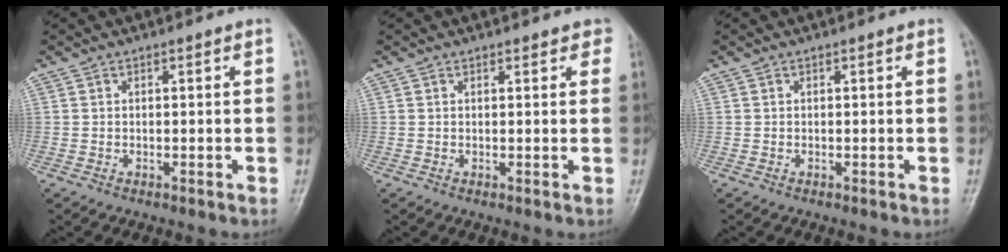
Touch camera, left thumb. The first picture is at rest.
{"total": 2.7, "force": [2.1, 1.3, 1.0], "torque": [0.017, -0.001, 0.014]}
{"total": 0.0}